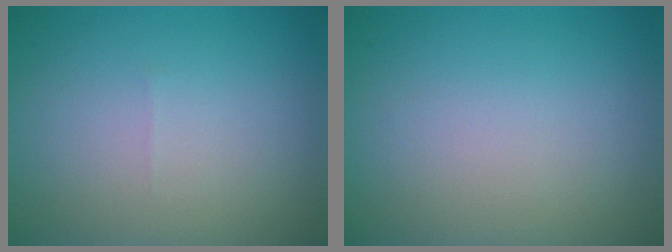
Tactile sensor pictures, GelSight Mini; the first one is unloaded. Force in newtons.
{"total": 0.0}